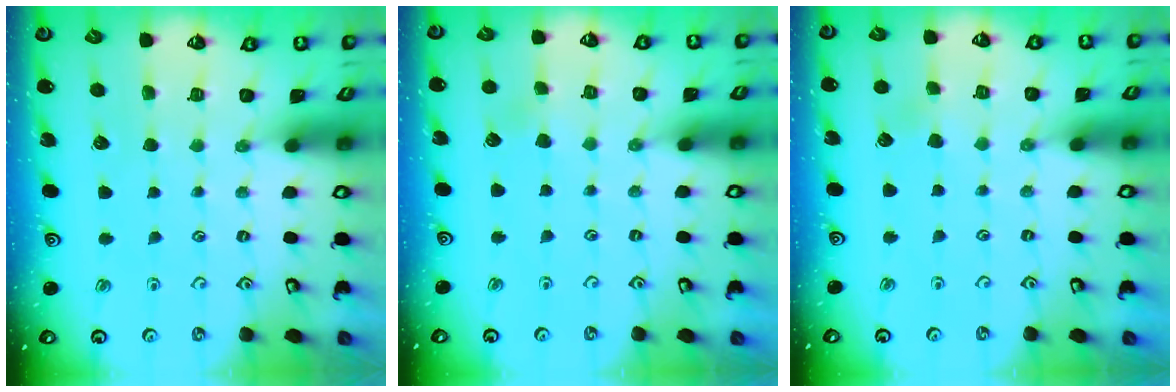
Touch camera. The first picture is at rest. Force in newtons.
{"total": 2.4, "press": 2.4, "slide": 0.3}
{"total": 2.4, "press": 2.4, "slide": 0.3}